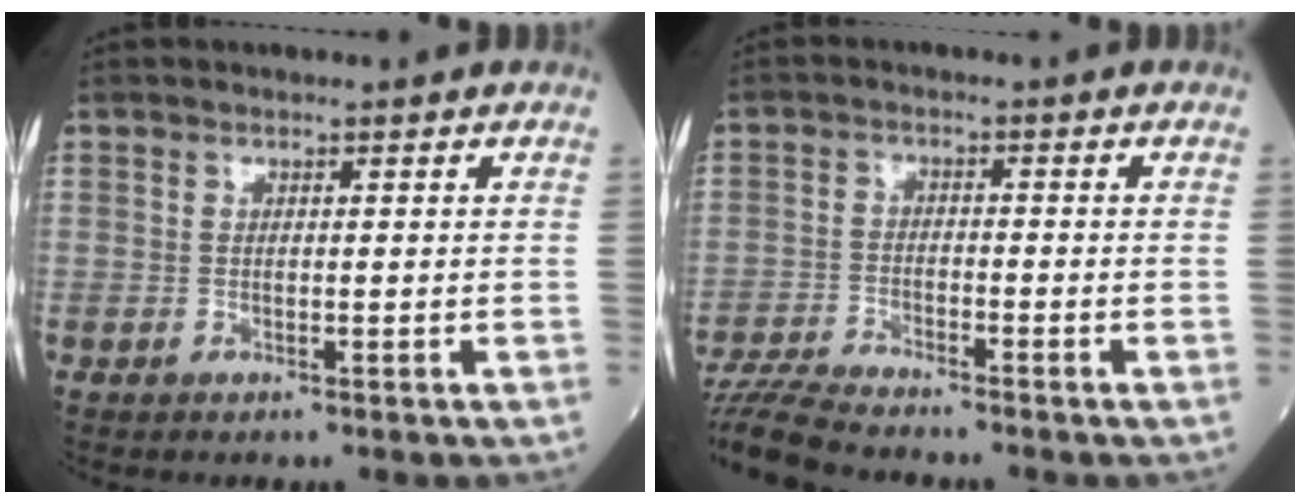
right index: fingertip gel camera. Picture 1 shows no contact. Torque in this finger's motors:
{"motor_torque": [-0.47, -0.51, -0.03, 0.04]}